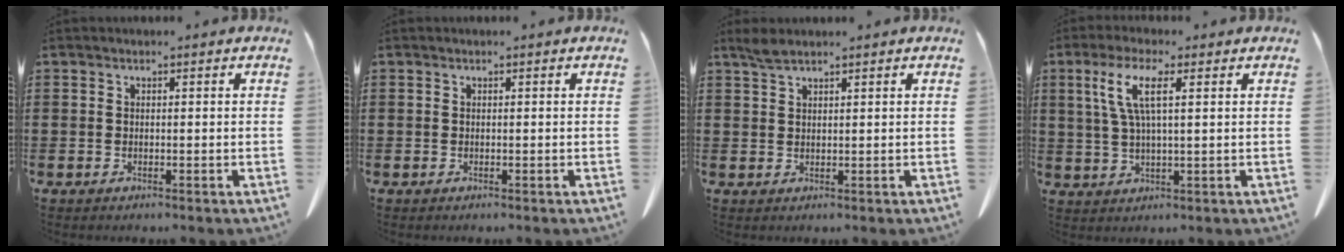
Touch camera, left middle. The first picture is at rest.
{"total": 0.0}
{"total": 2.1, "force": [1.7, 0.4, 1.2], "torque": [-0.029, -0.001, 0.032]}
{"total": 6.3, "force": [2.4, 1.3, 5.7], "torque": [-0.125, 0.003, 0.037]}